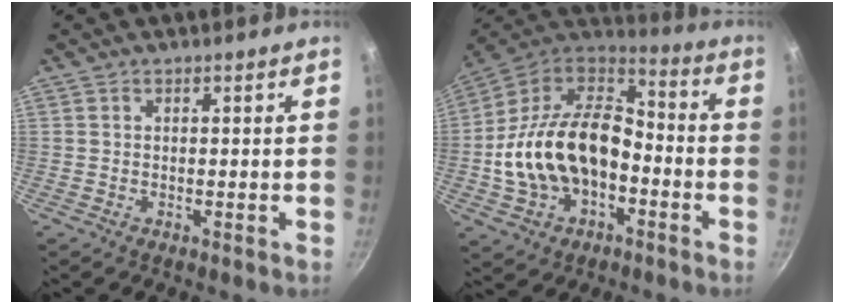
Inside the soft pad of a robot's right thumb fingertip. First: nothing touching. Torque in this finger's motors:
{"motor_torque": [0.08, 1.17, 0.99, -1.28, 0.25]}